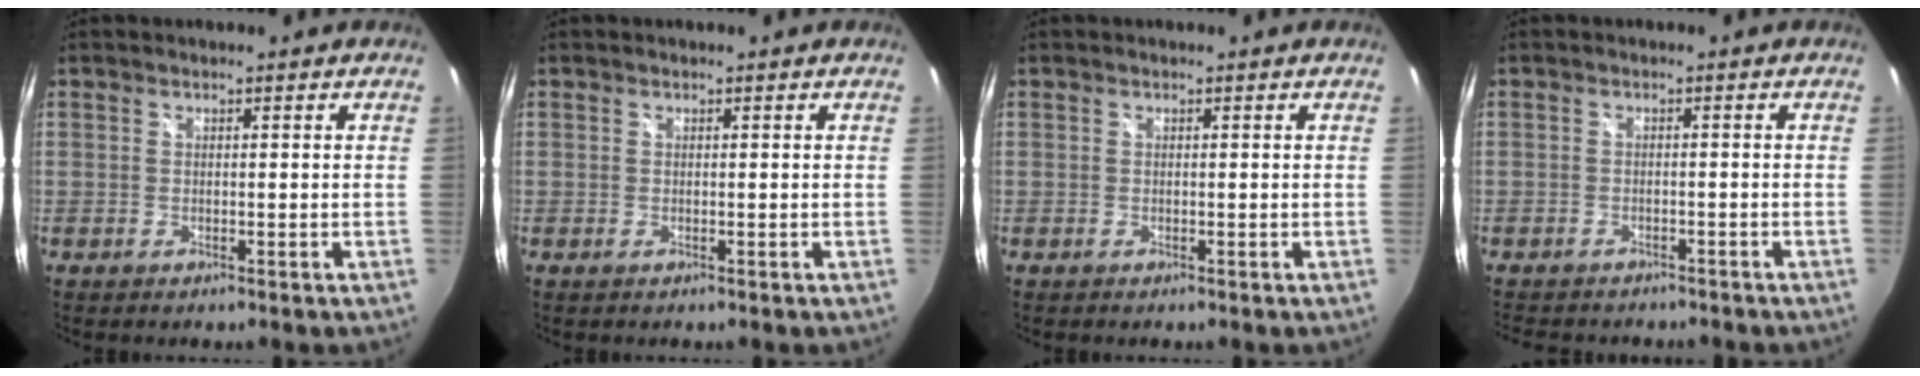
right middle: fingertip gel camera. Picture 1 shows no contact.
{"total": 0.0}
{"total": 0.0}
{"total": 5.1, "force": [-4.4, 2.0, 1.3], "torque": [-0.036, 0.000, -0.063]}